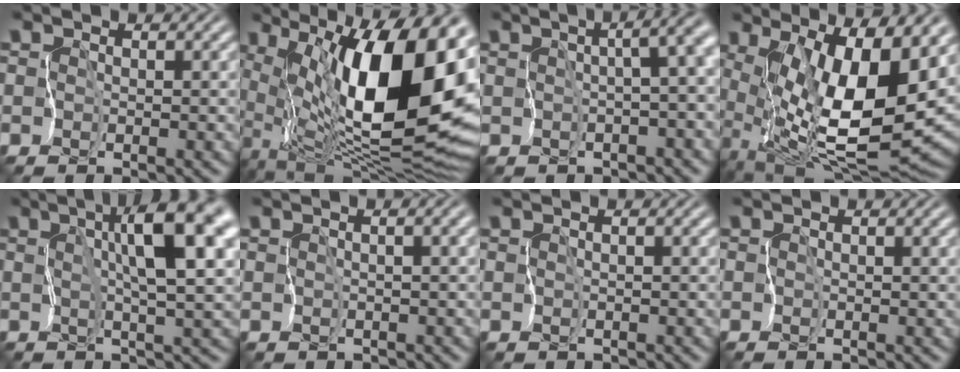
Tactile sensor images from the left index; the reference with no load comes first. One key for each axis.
{"total": 16.3, "fx": 4.0, "fy": 5.5, "fz": 14.8, "tx": -0.213, "ty": -0.004, "tz": 0.068}
{"total": 4.6, "fx": -0.7, "fy": 1.4, "fz": 4.4, "tx": -0.050, "ty": 0.004, "tz": -0.007}
{"total": 13.2, "fx": 2.4, "fy": 4.1, "fz": 12.3, "tx": -0.197, "ty": -0.024, "tz": 0.058}
{"total": 8.8, "fx": 2.6, "fy": 1.3, "fz": 8.3, "tx": -0.131, "ty": 0.015, "tz": 0.043}
{"total": 2.4, "fx": -0.1, "fy": 1.3, "fz": 2.0, "tx": -0.013, "ty": -0.003, "tz": 0.000}
{"total": 0.0}
{"total": 0.5, "fx": 0.0, "fy": 0.2, "fz": 0.5, "tx": -0.008, "ty": -0.001, "tz": 0.000}